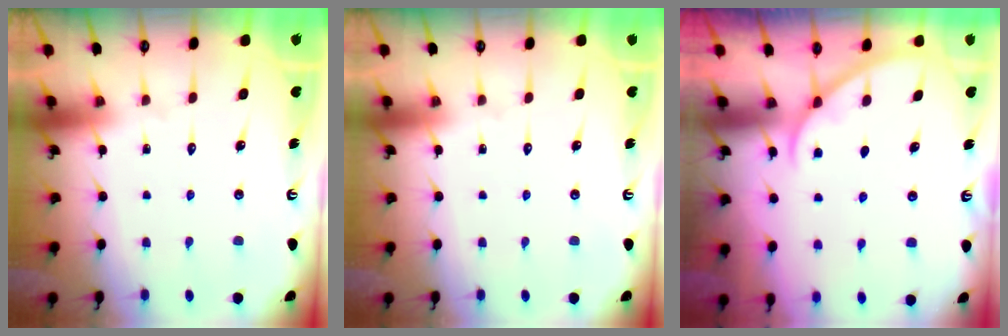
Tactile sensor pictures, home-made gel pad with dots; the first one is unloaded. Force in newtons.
{"total": 0.0}
{"total": 1.9, "press": 1.9, "slide": 0.2}